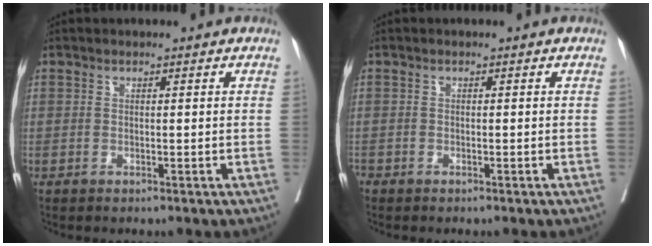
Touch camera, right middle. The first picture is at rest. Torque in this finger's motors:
{"motor_torque": [-0.15, -0.09, 0.02, -0.02]}